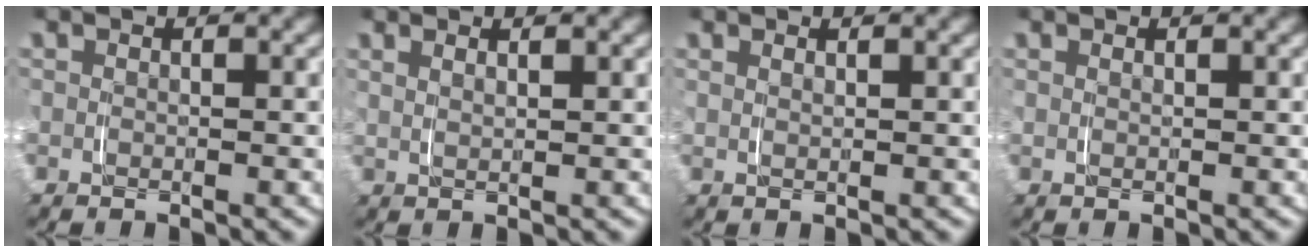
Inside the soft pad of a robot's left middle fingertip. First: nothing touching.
{"total": 1.5, "force": [1.1, 0.1, 1.0], "torque": [-0.020, -0.001, 0.023]}
{"total": 1.0, "force": [0.7, 0.0, 0.6], "torque": [-0.011, -0.001, 0.016]}
{"total": 0.6, "force": [0.5, 0.0, 0.3], "torque": [-0.005, 0.000, 0.010]}